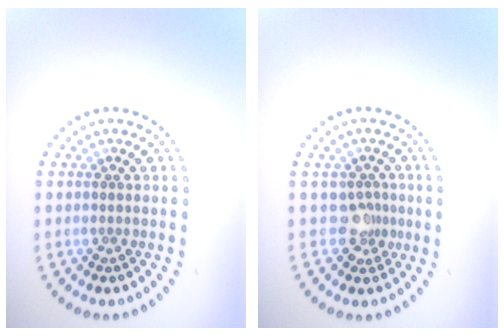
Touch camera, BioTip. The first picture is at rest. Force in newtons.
{"total": 2.1, "press": 1.5, "slide": 1.4}